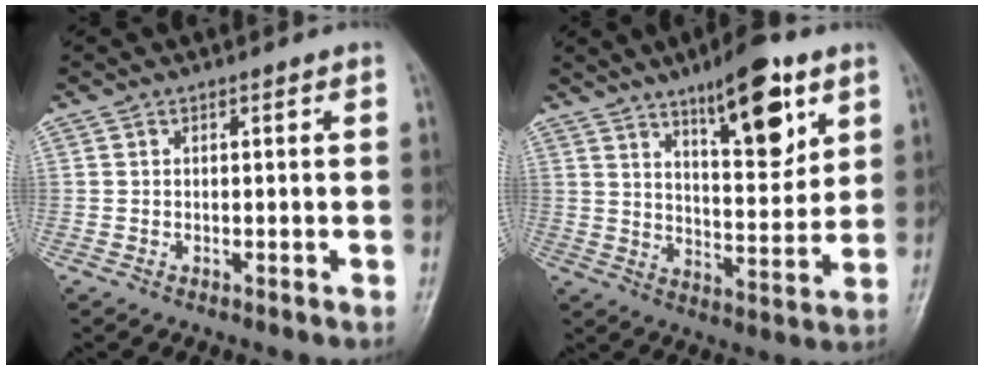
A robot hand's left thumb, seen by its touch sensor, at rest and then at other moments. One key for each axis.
{"total": 14.4, "fx": 8.1, "fy": 4.9, "fz": 10.9, "tx": -0.132, "ty": -0.049, "tz": 0.127}